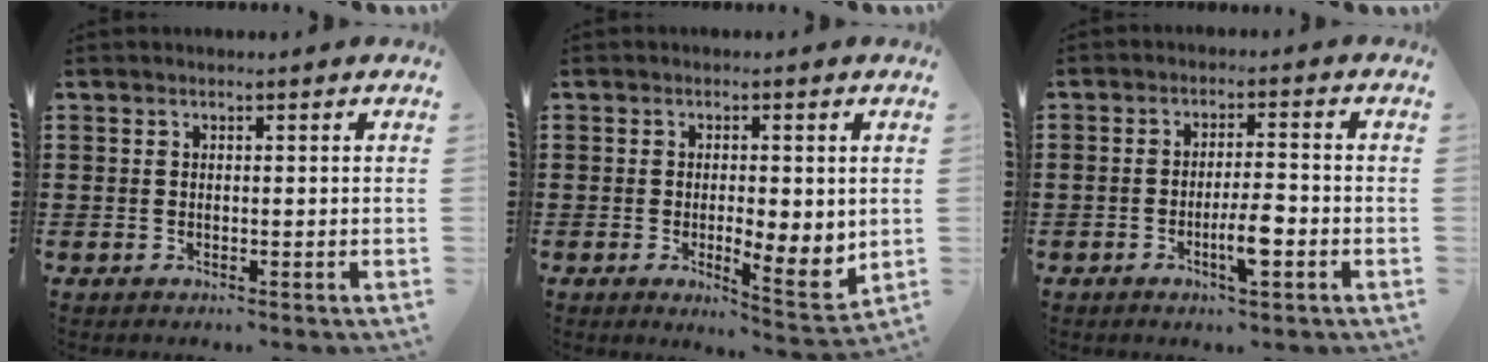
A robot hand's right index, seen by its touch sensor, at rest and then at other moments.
{"total": 4.6, "force": [-0.2, 1.7, 4.2], "torque": [-0.069, -0.001, -0.006]}
{"total": 5.1, "force": [-2.0, 1.1, 4.6], "torque": [-0.090, -0.002, -0.038]}